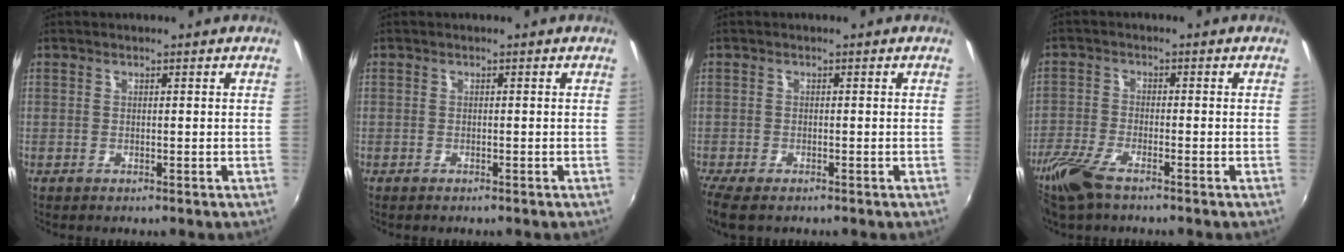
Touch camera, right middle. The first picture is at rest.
{"total": 0.6, "force": [-0.5, 0.2, 0.1], "torque": [-0.003, -0.002, -0.010]}
{"total": 5.6, "force": [-4.2, 1.6, 3.3], "torque": [-0.080, -0.029, -0.077]}
{"total": 7.5, "force": [-5.4, 2.1, 4.7], "torque": [-0.124, -0.017, -0.114]}